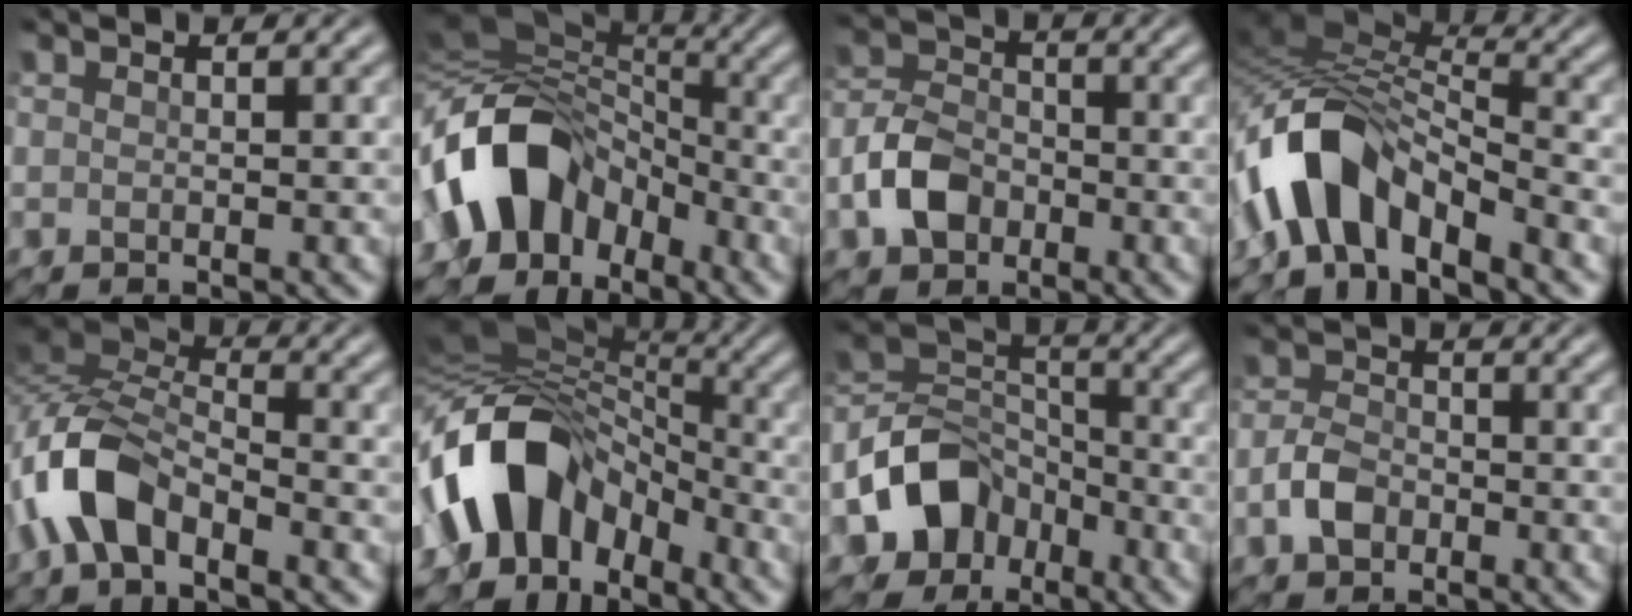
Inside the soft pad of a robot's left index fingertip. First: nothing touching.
{"total": 10.6, "force": [-4.7, 7.2, 6.2], "torque": [-0.122, 0.004, -0.097]}
{"total": 4.4, "force": [-2.6, 2.7, 2.3], "torque": [-0.058, 0.005, -0.055]}
{"total": 7.0, "force": [-4.1, 2.6, 5.1], "torque": [-0.095, 0.012, -0.085]}
{"total": 6.0, "force": [-4.0, 2.2, 3.8], "torque": [-0.083, 0.008, -0.091]}
{"total": 11.5, "force": [-4.8, 8.0, 6.7], "torque": [-0.133, 0.011, -0.101]}
{"total": 7.0, "force": [-4.4, 4.7, 2.7], "torque": [-0.047, 0.001, -0.086]}
{"total": 2.6, "force": [-1.8, 1.3, 1.4], "torque": [-0.037, 0.006, -0.037]}